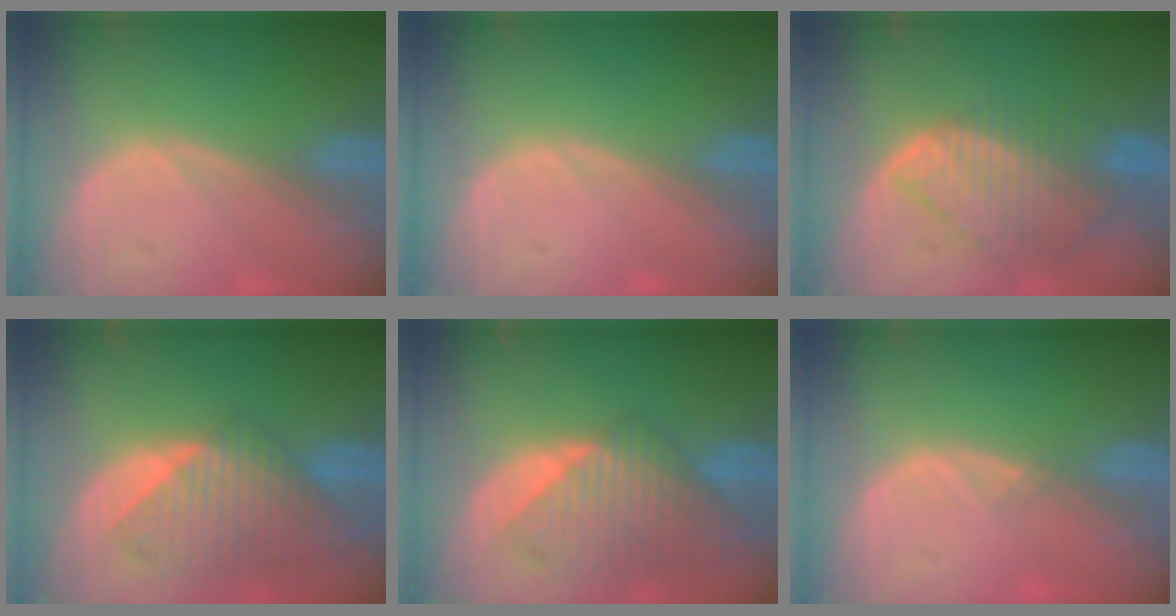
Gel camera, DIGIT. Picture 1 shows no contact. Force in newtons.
{"total": 0.0}
{"total": 8.9, "press": 7.7, "slide": 4.5}
{"total": 9.4, "press": 8.3, "slide": 4.3}
{"total": 9.6, "press": 8.5, "slide": 4.5}
{"total": 0.7, "press": 0.5, "slide": 0.4}